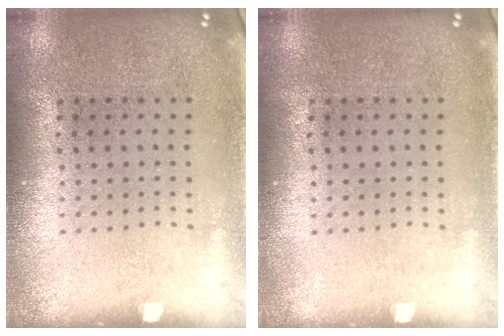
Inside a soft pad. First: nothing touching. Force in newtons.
{"total": 0.0}